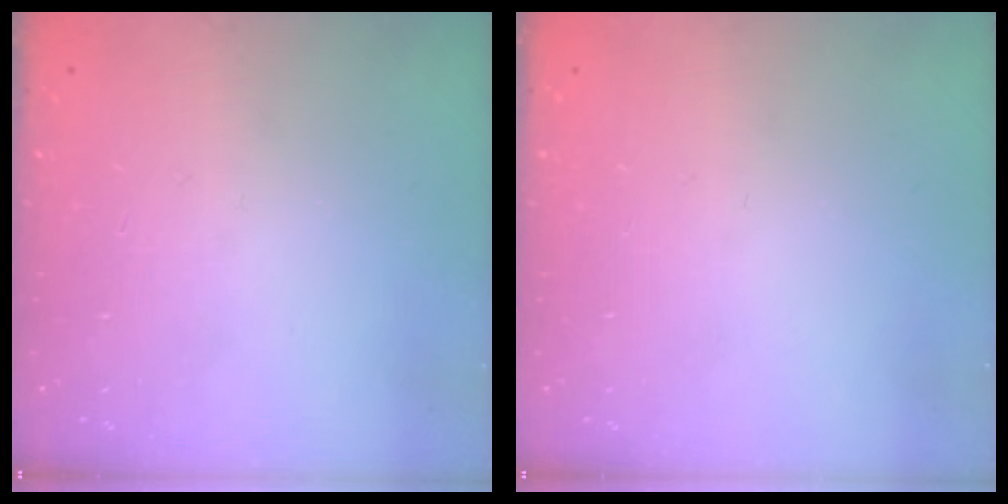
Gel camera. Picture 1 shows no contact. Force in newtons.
{"total": 0.0}